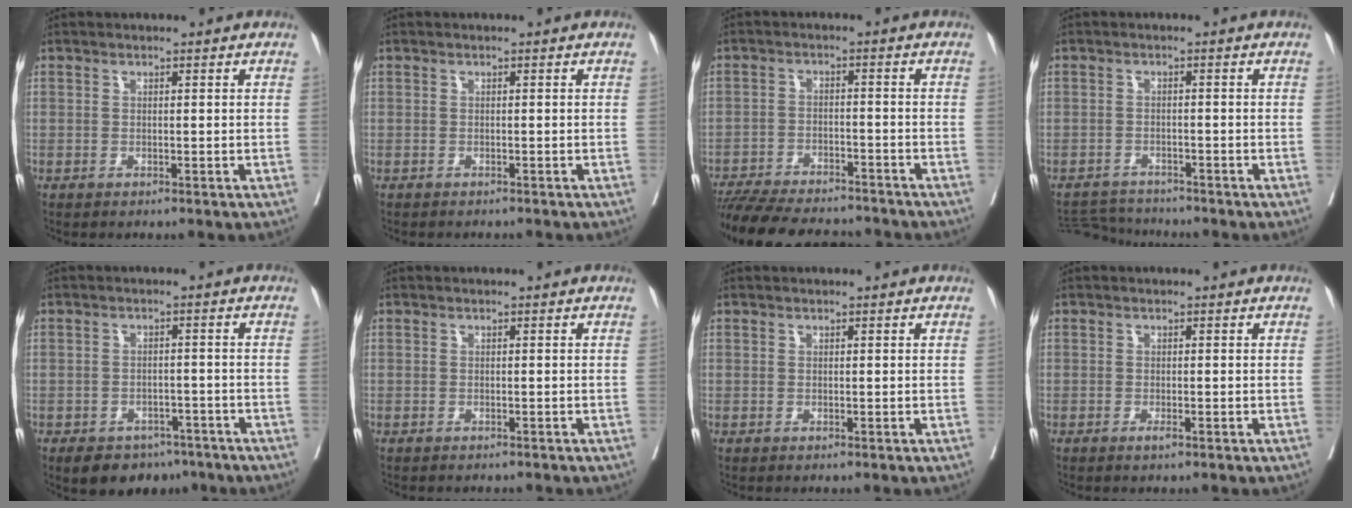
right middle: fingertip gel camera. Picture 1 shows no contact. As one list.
[{"total": 3.6, "force": [-3.3, 0.7, 1.2], "torque": [-0.021, -0.006, -0.041]}, {"total": 16.5, "force": [-14.9, 3.4, 6.2], "torque": [-0.134, -0.013, -0.217]}, {"total": 5.2, "force": [-5.2, 0.0, -0.2], "torque": [-0.002, -0.009, -0.090]}, {"total": 7.3, "force": [-5.4, 4.4, 2.1], "torque": [-0.023, 0.007, -0.073]}, {"total": 2.6, "force": [-2.4, 0.5, 0.8], "torque": [-0.018, -0.006, -0.030]}, {"total": 0.0}, {"total": 0.9, "force": [-0.6, 0.0, 0.7], "torque": [-0.018, -0.003, -0.010]}]